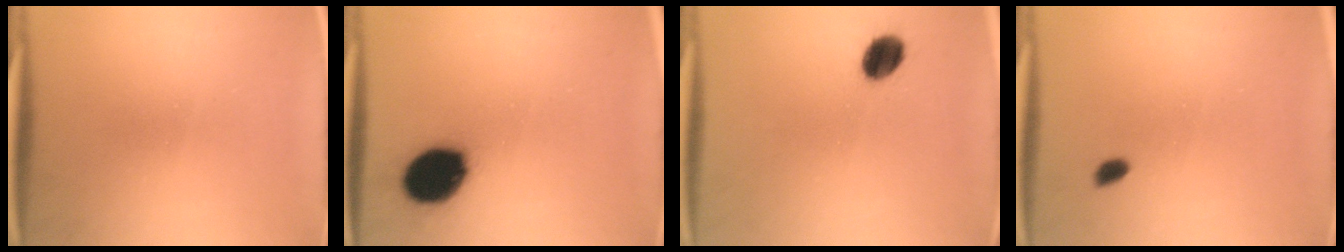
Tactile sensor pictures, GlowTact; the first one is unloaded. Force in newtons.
{"total": 14.1}
{"total": 6.5}
{"total": 1.4}